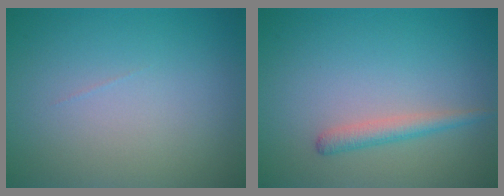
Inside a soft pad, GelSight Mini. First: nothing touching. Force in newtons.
{"total": 1.7, "press": 1.7, "slide": 0.1}